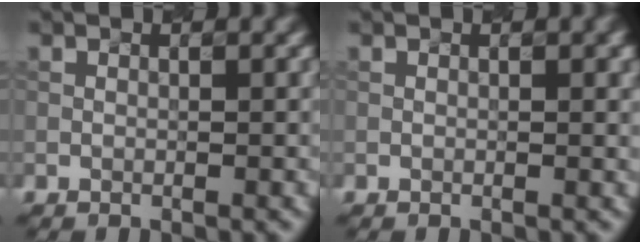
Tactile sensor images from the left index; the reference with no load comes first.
{"total": 0.9, "force": [0.2, 0.3, 0.8], "torque": [-0.007, 0.004, 0.002]}